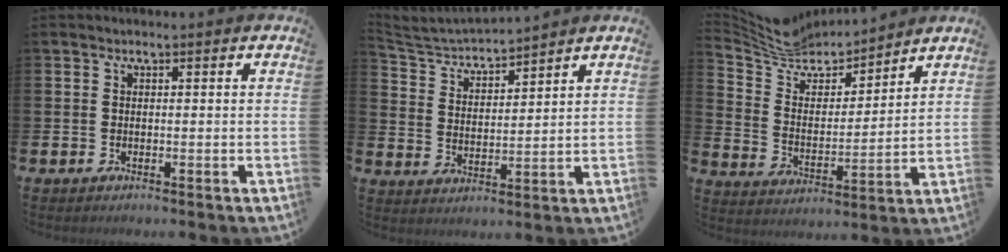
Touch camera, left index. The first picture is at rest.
{"total": 4.3, "force": [4.3, 0.5, 0.4], "torque": [-0.030, -0.034, 0.071]}
{"total": 8.1, "force": [7.6, 2.5, 1.0], "torque": [-0.068, -0.057, 0.138]}